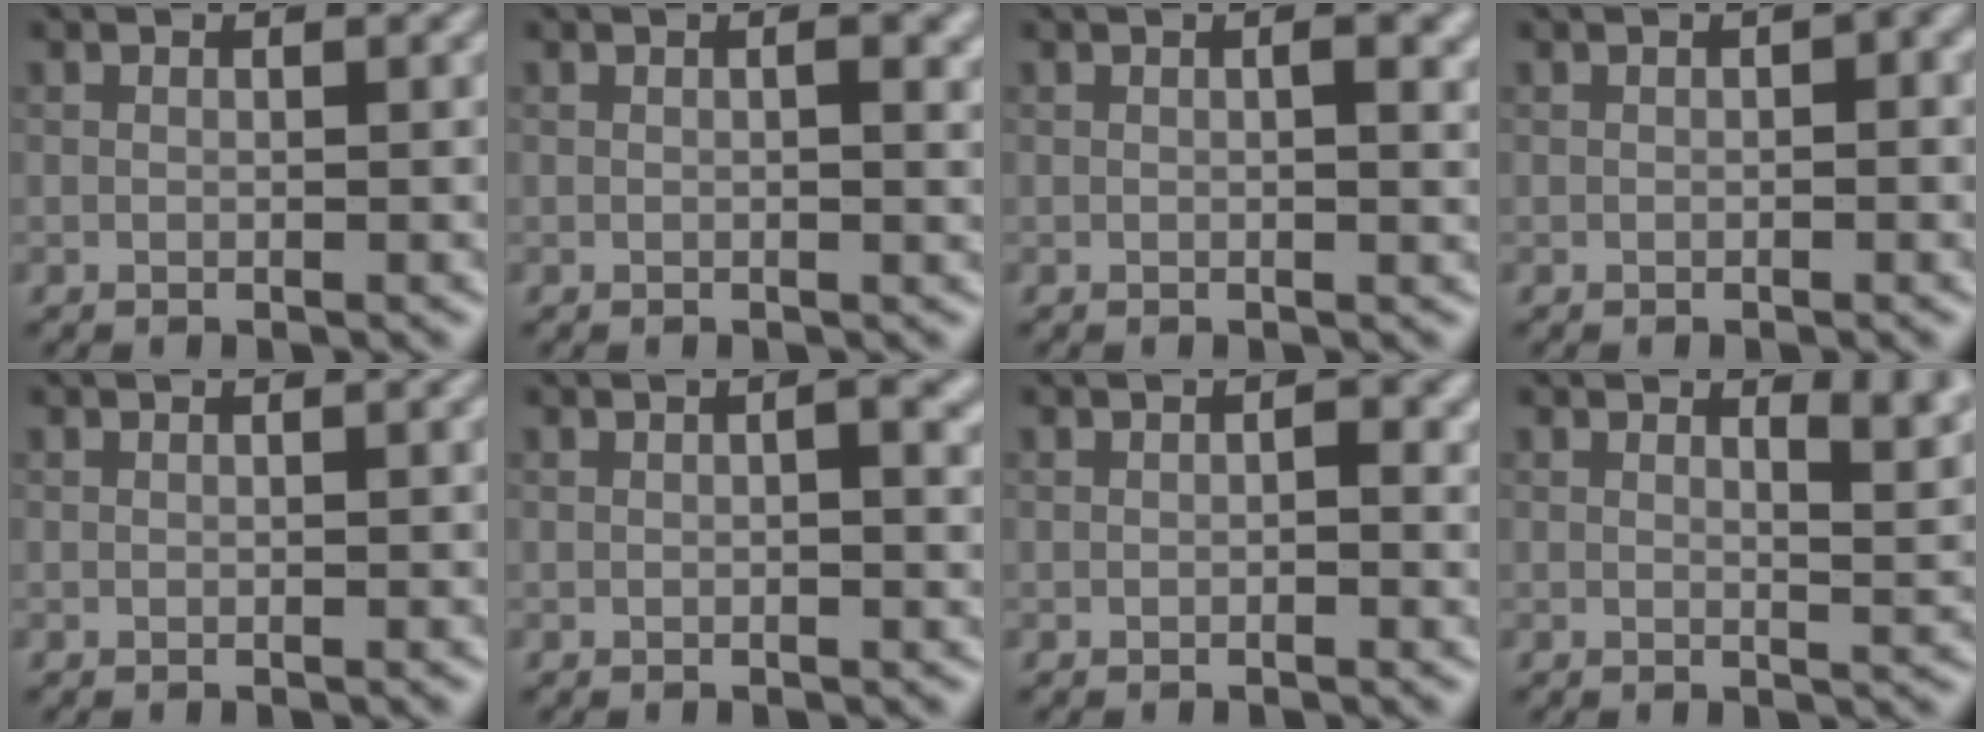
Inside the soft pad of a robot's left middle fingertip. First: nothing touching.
{"total": 1.9, "force": [0.3, 0.5, 1.8], "torque": [-0.023, 0.001, 0.004]}
{"total": 2.3, "force": [0.5, 0.7, 2.2], "torque": [-0.027, 0.002, 0.006]}
{"total": 1.8, "force": [0.3, 0.7, 1.6], "torque": [-0.019, 0.004, 0.004]}
{"total": 0.6, "force": [0.1, 0.1, 0.6], "torque": [-0.009, 0.003, 0.001]}
{"total": 2.1, "force": [0.4, 0.5, 2.0], "torque": [-0.026, 0.002, 0.003]}
{"total": 1.2, "force": [0.0, 0.5, 1.1], "torque": [-0.013, -0.001, 0.001]}
{"total": 4.2, "force": [2.5, 1.5, 3.0], "torque": [-0.020, 0.003, 0.030]}